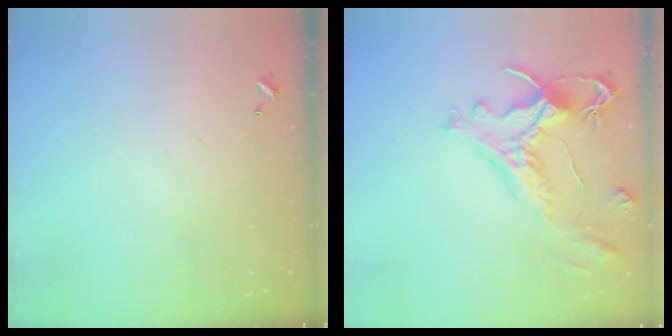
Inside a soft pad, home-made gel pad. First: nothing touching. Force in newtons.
{"total": 1.8, "press": 1.2, "slide": 1.3}